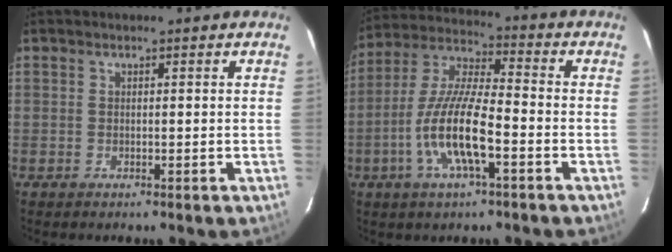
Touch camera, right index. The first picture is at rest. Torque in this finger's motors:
{"motor_torque": [1.27, -0.87, 1.05, 0.21]}